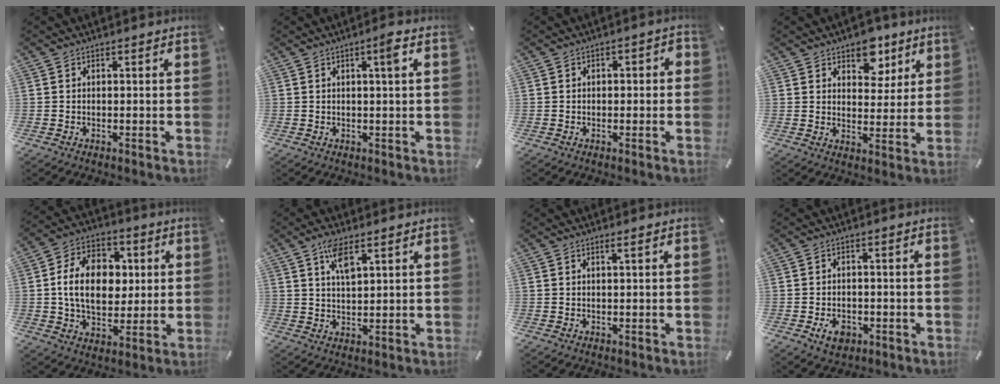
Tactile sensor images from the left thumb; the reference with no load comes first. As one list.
[{"total": 3.3, "force": [1.0, 0.1, 3.1], "torque": [-0.054, -0.002, 0.011]}, {"total": 2.0, "force": [-0.9, 1.3, 1.3], "torque": [-0.022, 0.010, -0.019]}, {"total": 8.3, "force": [5.4, 5.8, 2.4], "torque": [-0.010, -0.036, 0.090]}, {"total": 15.0, "force": [1.1, 11.0, 10.1], "torque": [-0.182, 0.020, 0.020]}, {"total": 6.0, "force": [3.4, 2.3, 4.4], "torque": [-0.078, -0.005, 0.058]}, {"total": 0.9, "force": [0.4, 0.0, 0.8], "torque": [-0.014, 0.000, 0.006]}, {"total": 4.6, "force": [-1.8, 3.3, 2.5], "torque": [-0.047, 0.002, -0.037]}]